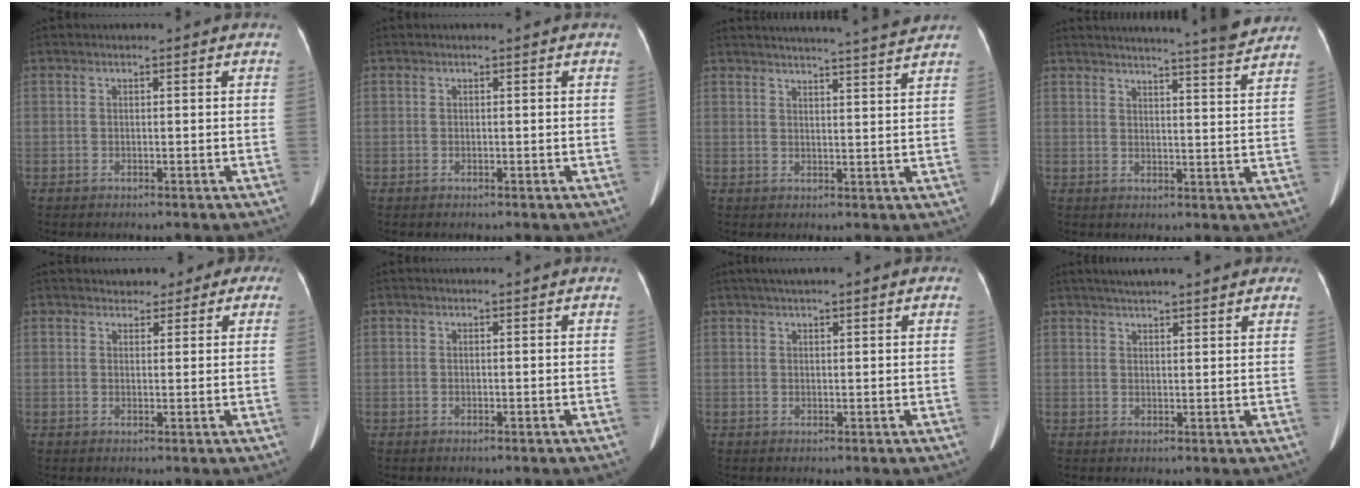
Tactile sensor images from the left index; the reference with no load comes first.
{"total": 0.0}
{"total": 13.7, "force": [12.9, -1.3, 4.4], "torque": [-0.069, -0.023, 0.159]}
{"total": 15.2, "force": [14.1, -0.6, 5.5], "torque": [-0.087, -0.034, 0.168]}
{"total": 6.4, "force": [4.8, 3.6, 2.4], "torque": [-0.014, 0.020, 0.050]}
{"total": 0.0}
{"total": 5.6, "force": [4.0, 1.1, 3.7], "torque": [-0.051, 0.033, 0.058]}
{"total": 10.1, "force": [8.4, 1.7, 5.2], "torque": [-0.066, 0.033, 0.107]}